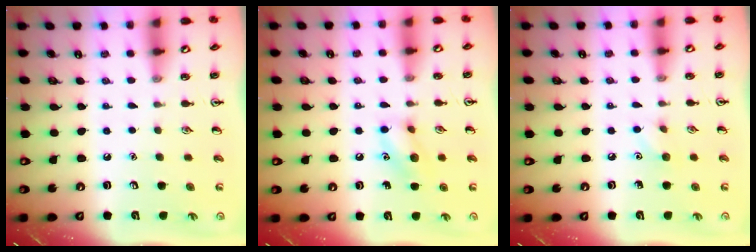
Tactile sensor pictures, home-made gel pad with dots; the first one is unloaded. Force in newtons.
{"total": 9.2, "press": 9.2, "slide": 1.1}
{"total": 4.9, "press": 4.6, "slide": 1.6}